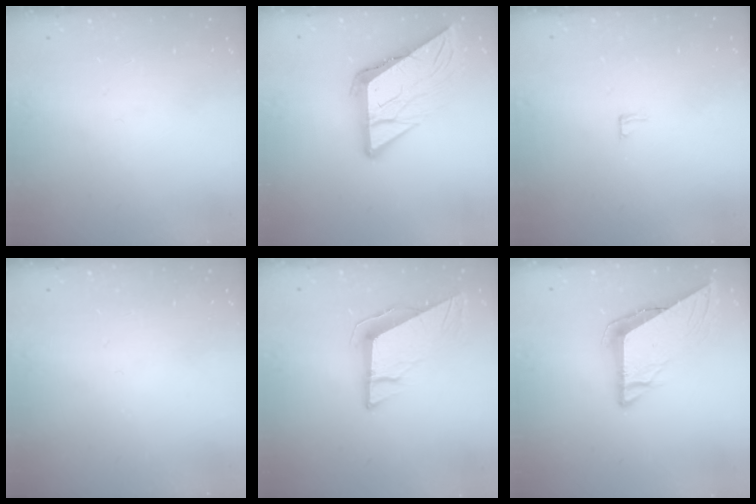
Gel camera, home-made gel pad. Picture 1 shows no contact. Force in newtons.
{"total": 11.2, "press": 11.2, "slide": 1.1}
{"total": 3.1, "press": 3.1, "slide": 0.2}
{"total": 0.0}
{"total": 9.6, "press": 9.4, "slide": 1.8}
{"total": 8.8, "press": 8.8, "slide": 0.9}